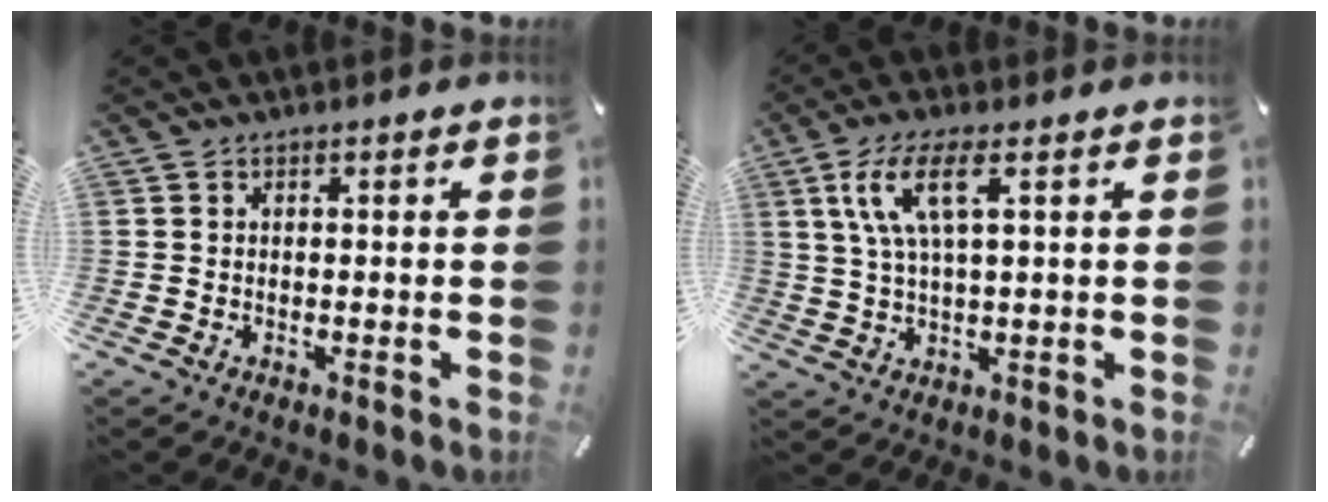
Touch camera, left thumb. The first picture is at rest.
{"total": 9.2, "force": [3.7, 2.4, 8.1], "torque": [-0.171, 0.002, 0.061]}